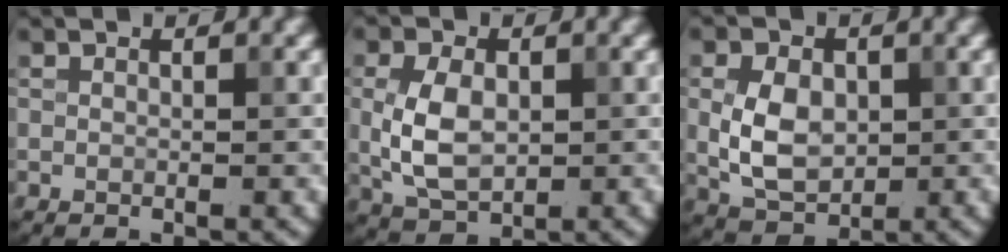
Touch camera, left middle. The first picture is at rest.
{"total": 4.9, "force": [0.0, 3.2, 3.7], "torque": [-0.082, 0.000, 0.003]}
{"total": 4.9, "force": [0.0, 3.4, 3.5], "torque": [-0.070, -0.001, 0.002]}